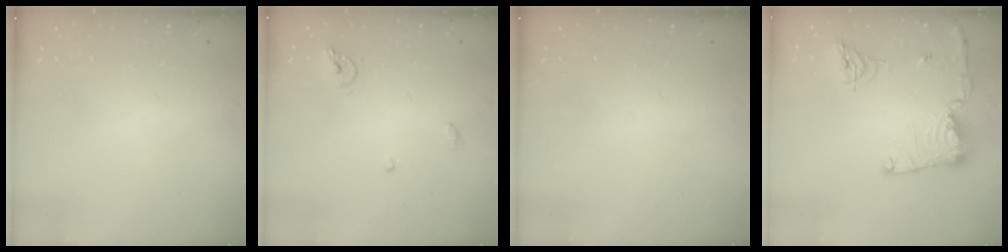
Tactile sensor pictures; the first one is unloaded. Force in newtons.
{"total": 6.2, "press": 6.2, "slide": 0.4}
{"total": 0.0}
{"total": 14.9, "press": 14.8, "slide": 1.6}